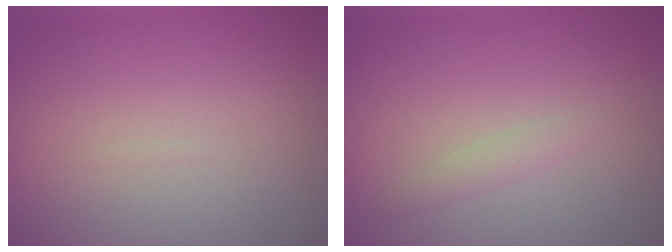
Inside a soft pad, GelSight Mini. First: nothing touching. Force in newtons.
{"total": 1.0, "press": 1.0, "slide": 0.1}